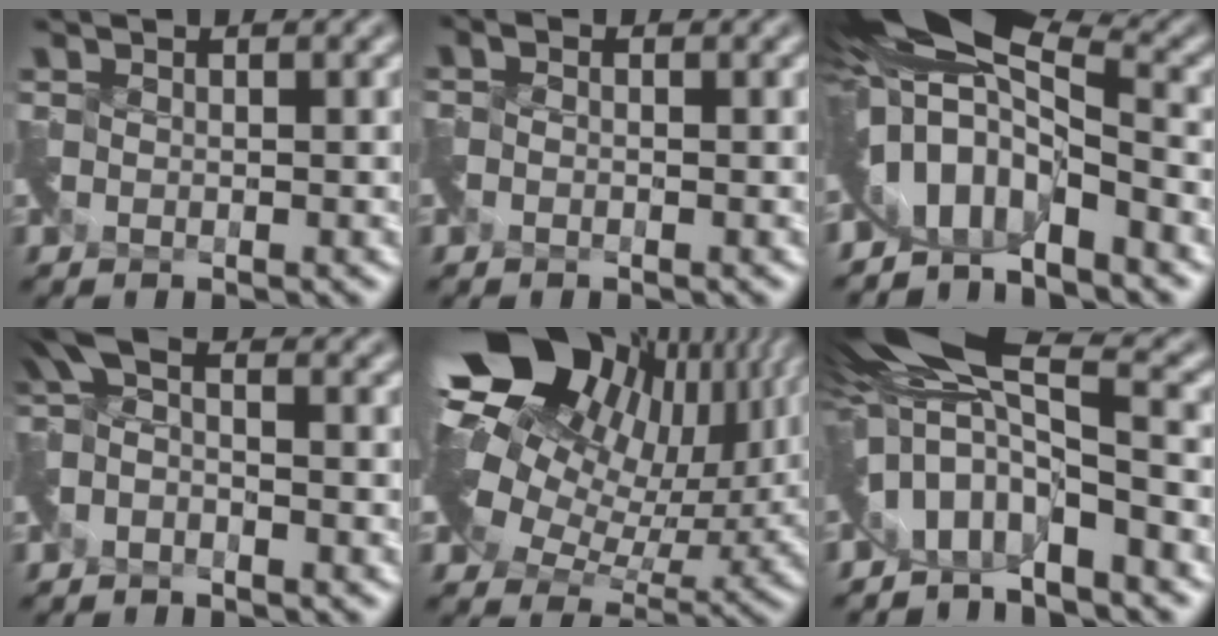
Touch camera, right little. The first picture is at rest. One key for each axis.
{"total": 1.2, "fx": -1.0, "fy": -0.1, "fz": -0.8, "tx": 0.012, "ty": -0.010, "tz": -0.016}
{"total": 9.6, "fx": -0.6, "fy": 4.8, "fz": 8.4, "tx": -0.154, "ty": 0.000, "tz": -0.021}
{"total": 1.9, "fx": -1.0, "fy": 0.9, "fz": 1.3, "tx": -0.030, "ty": -0.006, "tz": -0.027}
{"total": 16.8, "fx": 7.3, "fy": 10.4, "fz": 11.0, "tx": -0.196, "ty": 0.028, "tz": 0.124}
{"total": 6.3, "fx": -0.8, "fy": 2.7, "fz": 5.6, "tx": -0.097, "ty": 0.000, "tz": -0.028}